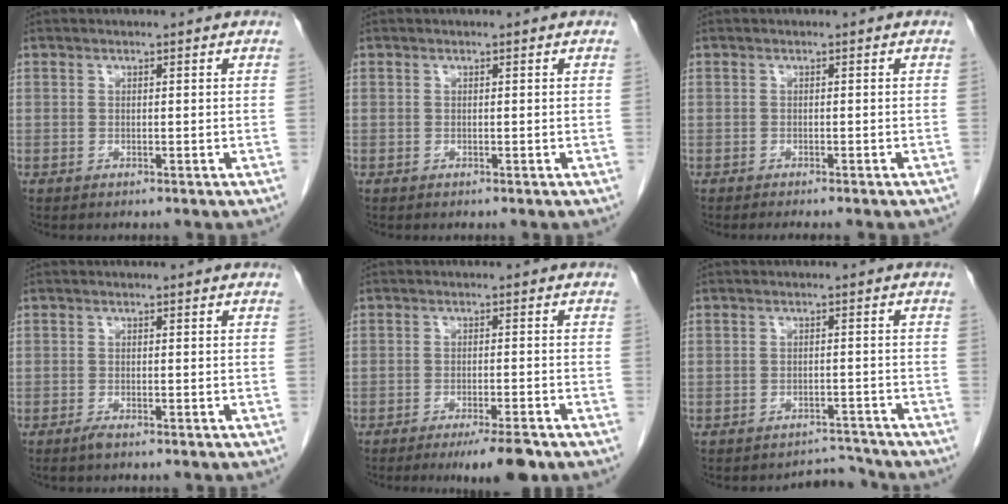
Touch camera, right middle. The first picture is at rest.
{"total": 0.0}
{"total": 4.6, "force": [-4.0, 0.5, 2.2], "torque": [-0.022, -0.006, -0.049]}
{"total": 1.0, "force": [-0.8, 0.0, 0.6], "torque": [-0.015, -0.002, -0.014]}
{"total": 5.9, "force": [-4.2, 0.4, 4.1], "torque": [-0.055, -0.013, -0.063]}
{"total": 3.5, "force": [-3.2, 0.0, -1.3], "torque": [0.025, 0.011, -0.041]}